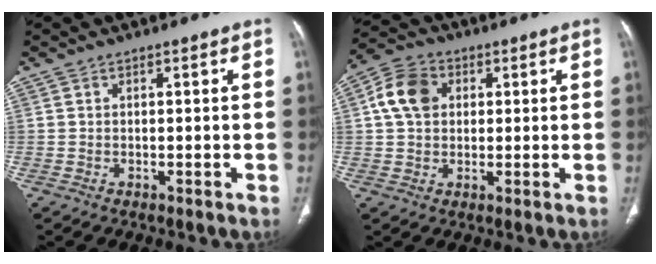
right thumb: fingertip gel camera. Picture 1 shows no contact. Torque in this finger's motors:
{"motor_torque": [-0.05, 0.08, 0.00, 0.01, 0.05]}